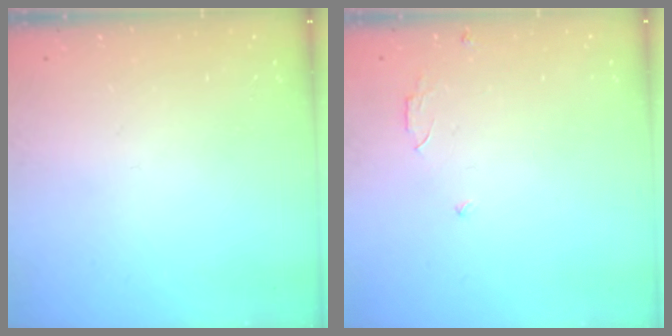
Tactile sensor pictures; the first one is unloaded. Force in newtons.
{"total": 2.5, "press": 2.5, "slide": 0.2}